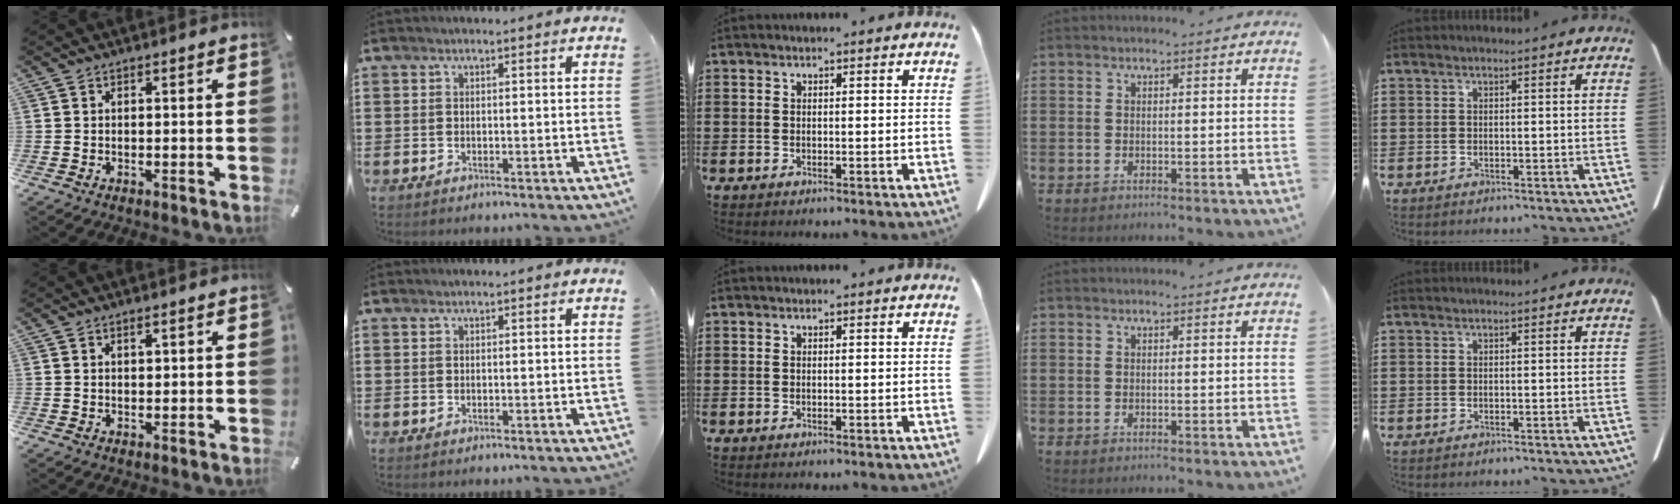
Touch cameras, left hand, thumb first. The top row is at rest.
{"thumb": {"total": 1.2, "force": [0.6, 0.6, 0.8], "torque": [-0.017, 0.002, 0.010]}}